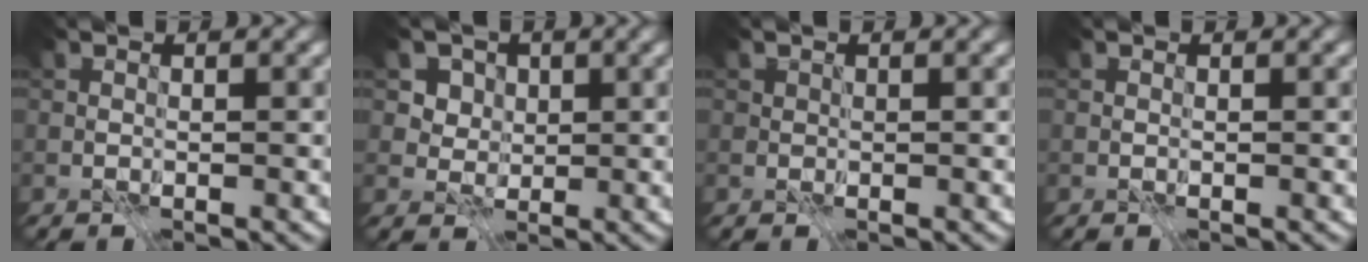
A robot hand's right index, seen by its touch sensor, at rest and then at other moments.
{"total": 5.6, "force": [3.2, 4.2, 1.9], "torque": [-0.028, 0.006, 0.040]}
{"total": 0.6, "force": [0.3, 0.5, 0.0], "torque": [0.005, -0.003, 0.003]}
{"total": 0.0}